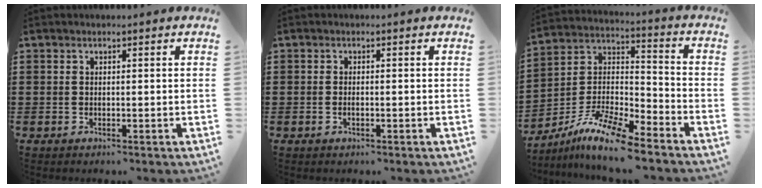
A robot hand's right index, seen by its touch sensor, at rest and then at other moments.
{"total": 0.7, "force": [-0.4, 0.1, 0.5], "torque": [-0.011, -0.006, -0.006]}
{"total": 10.5, "force": [-8.8, 1.5, 5.4], "torque": [-0.121, 0.007, -0.181]}